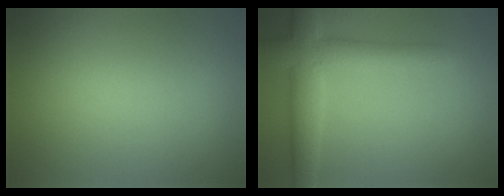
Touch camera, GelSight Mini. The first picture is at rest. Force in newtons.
{"total": 5.8, "press": 5.8, "slide": 0.3}